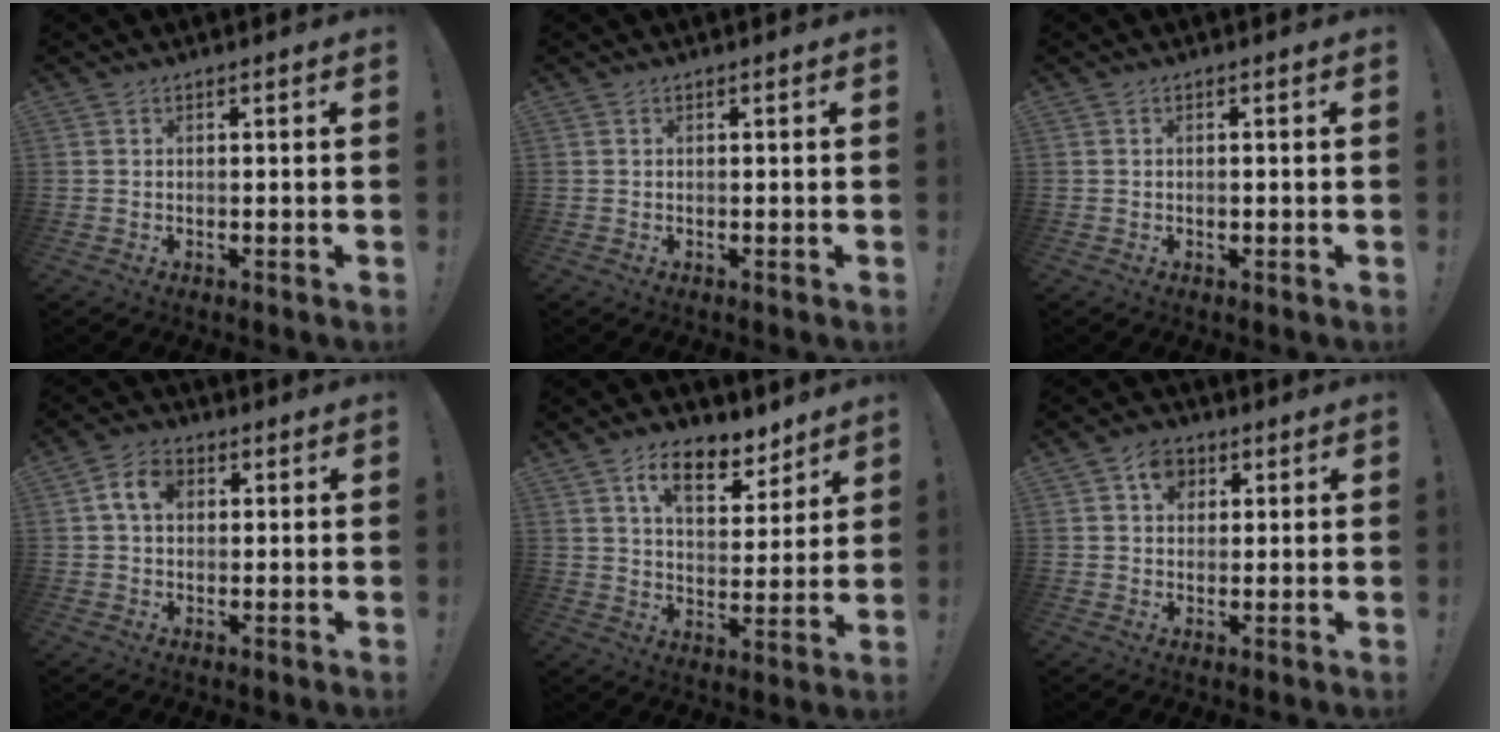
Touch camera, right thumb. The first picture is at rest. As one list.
[{"total": 0.0}, {"total": 0.8, "force": [-0.4, 0.3, 0.6], "torque": [-0.019, 0.005, -0.007]}, {"total": 7.3, "force": [1.6, 5.1, 4.9], "torque": [-0.075, 0.012, 0.030]}, {"total": 12.0, "force": [7.5, 6.3, 6.9], "torque": [-0.101, -0.033, 0.134]}, {"total": 6.0, "force": [2.3, 4.9, 2.6], "torque": [-0.033, -0.001, 0.040]}]